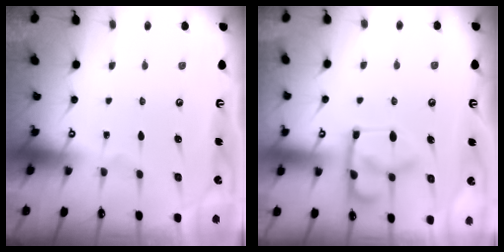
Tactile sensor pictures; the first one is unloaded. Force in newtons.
{"total": 11.0, "press": 10.9, "slide": 1.4}